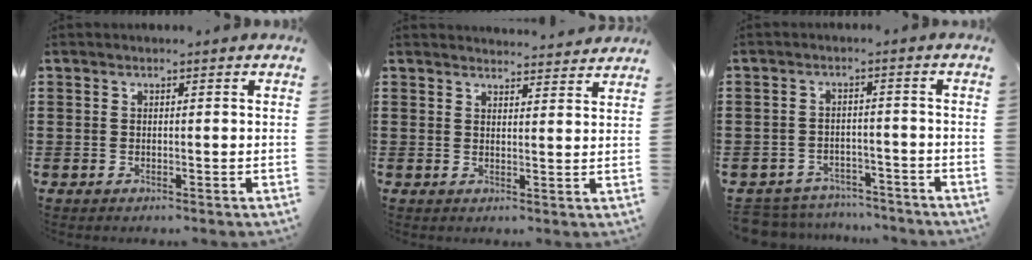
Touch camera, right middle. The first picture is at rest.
{"total": 2.8, "force": [2.8, 0.0, -0.2], "torque": [0.004, -0.012, 0.051]}
{"total": 4.2, "force": [-4.2, 0.7, -0.1], "torque": [-0.013, 0.003, -0.090]}